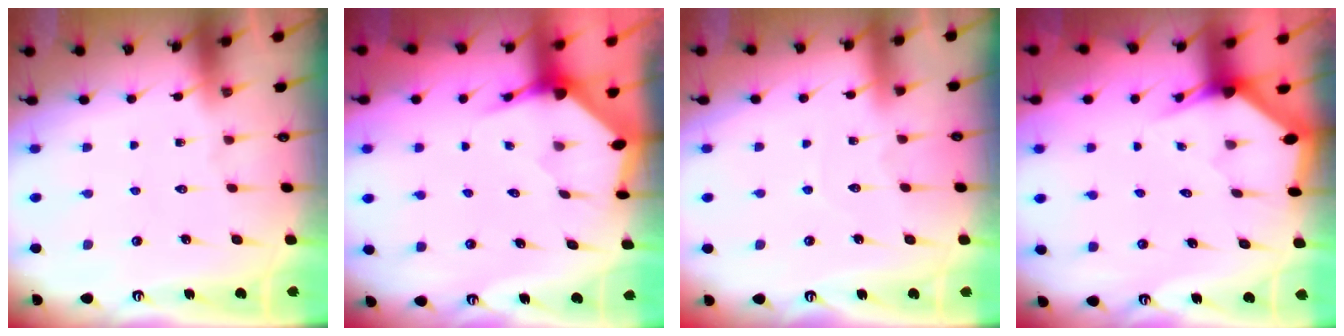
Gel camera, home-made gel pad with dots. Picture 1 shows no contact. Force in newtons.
{"total": 3.5, "press": 3.5, "slide": 0.5}
{"total": 2.7, "press": 2.7, "slide": 0.2}
{"total": 2.7, "press": 2.7, "slide": 0.1}